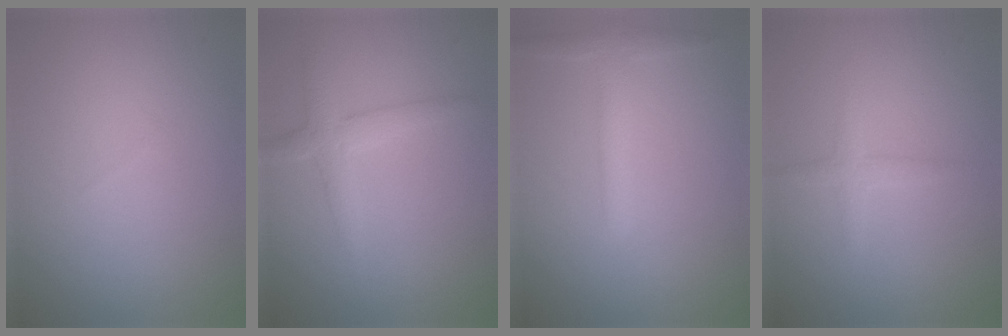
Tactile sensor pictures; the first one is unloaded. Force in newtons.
{"total": 2.6, "press": 2.6, "slide": 0.1}
{"total": 2.4, "press": 2.4, "slide": 0.2}
{"total": 1.4, "press": 1.4, "slide": 0.1}